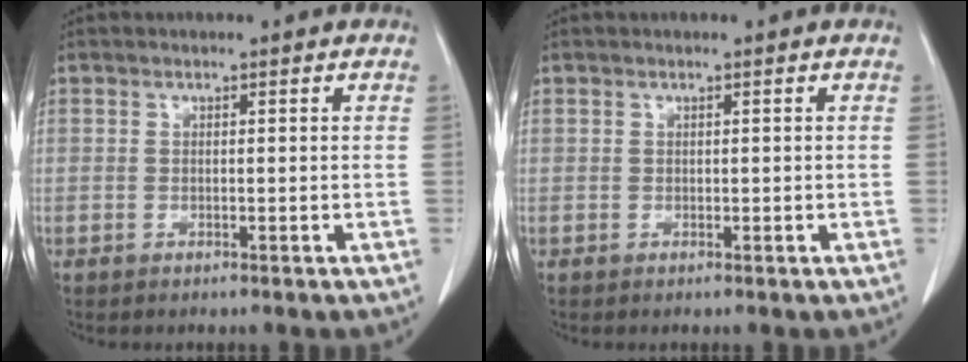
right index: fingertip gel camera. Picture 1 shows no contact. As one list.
[{"total": 0.0}]